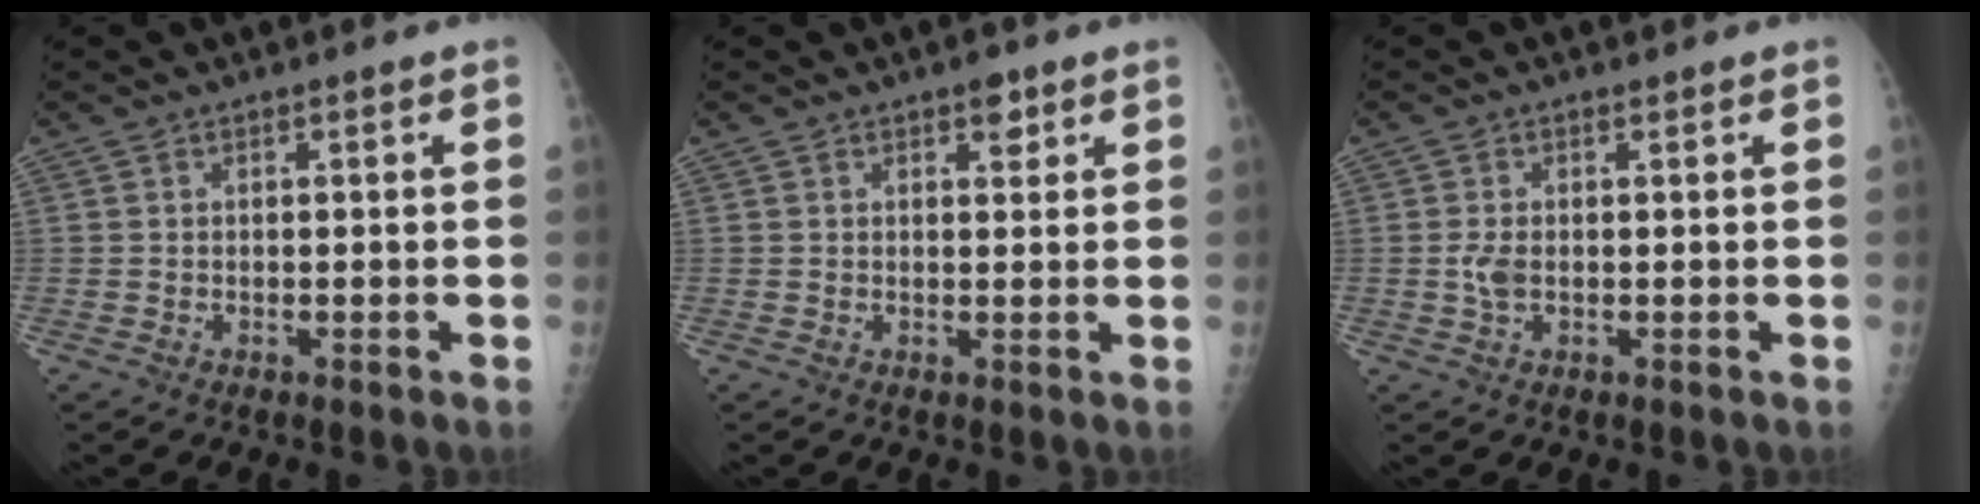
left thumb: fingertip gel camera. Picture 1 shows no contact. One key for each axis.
{"total": 2.4, "fx": 1.5, "fy": 1.3, "fz": 1.5, "tx": -0.007, "ty": -0.006, "tz": 0.019}
{"total": 2.2, "fx": 0.0, "fy": 1.3, "fz": 1.8, "tx": -0.042, "ty": -0.004, "tz": -0.001}